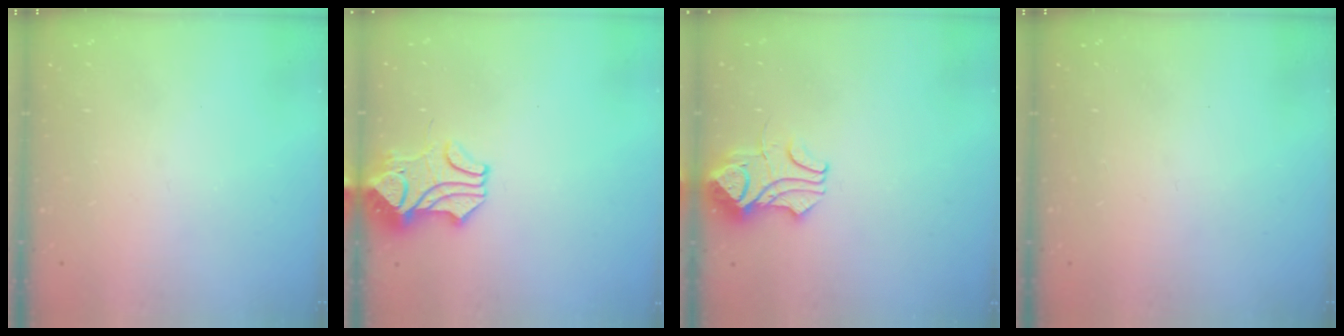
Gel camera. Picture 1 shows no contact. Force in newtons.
{"total": 2.4, "press": 2.2, "slide": 1.1}
{"total": 3.7, "press": 3.6, "slide": 0.8}
{"total": 0.0}